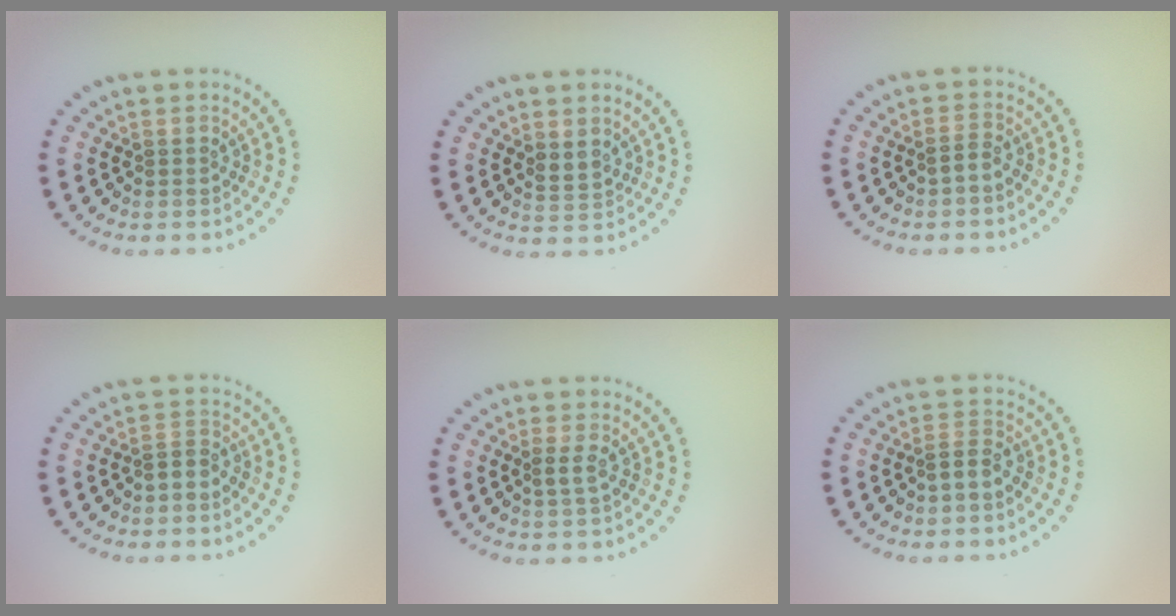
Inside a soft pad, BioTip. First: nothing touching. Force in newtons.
{"total": 1.4, "press": 1.1, "slide": 0.9}
{"total": 1.0, "press": 0.8, "slide": 0.5}
{"total": 1.2, "press": 0.7, "slide": 1.0}
{"total": 1.1, "press": 0.9, "slide": 0.6}
{"total": 1.5, "press": 1.1, "slide": 1.0}